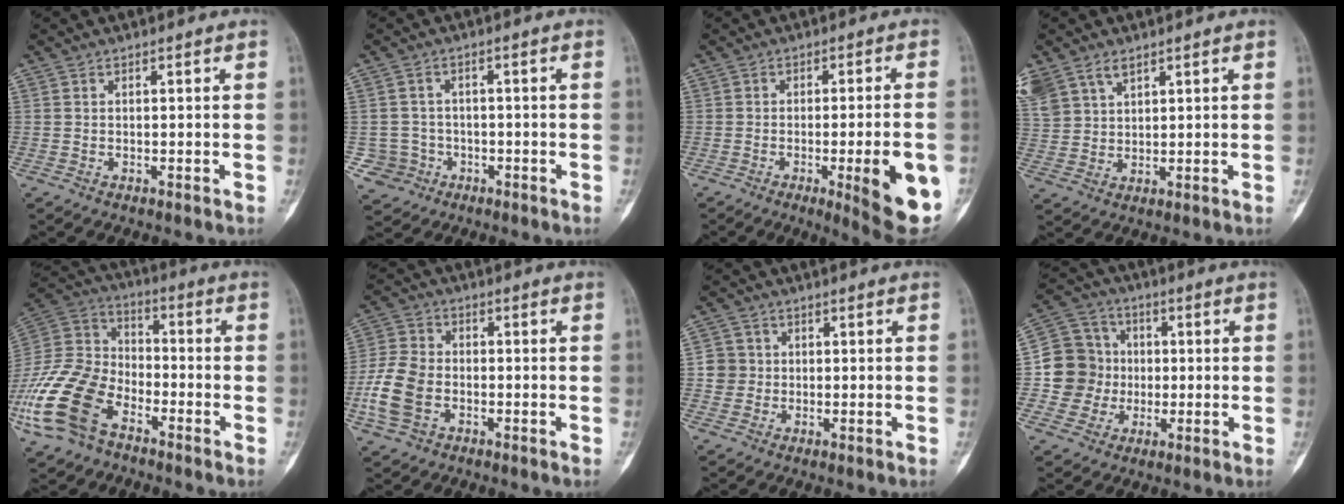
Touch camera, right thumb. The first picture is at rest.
{"total": 5.0, "force": [-1.6, 4.7, 0.0], "torque": [0.022, 0.017, -0.025]}
{"total": 14.3, "force": [-4.6, 3.1, 13.2], "torque": [-0.139, 0.001, -0.051]}
{"total": 13.0, "force": [7.1, 8.9, 6.2], "torque": [-0.161, 0.013, 0.151]}
{"total": 19.8, "force": [-9.8, 12.3, 12.0], "torque": [-0.254, 0.046, -0.194]}
{"total": 10.6, "force": [-2.7, 7.6, 6.8], "torque": [-0.146, 0.015, -0.058]}
{"total": 3.8, "force": [0.2, 3.8, 0.3], "torque": [0.023, 0.008, -0.002]}
{"total": 11.2, "force": [-0.5, 10.9, 2.7], "torque": [-0.009, 0.024, -0.013]}